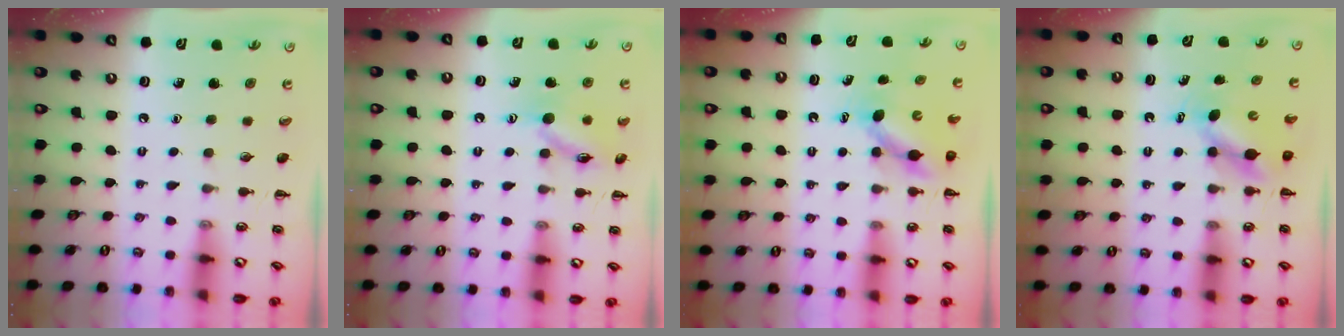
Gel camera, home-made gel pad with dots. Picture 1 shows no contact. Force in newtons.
{"total": 11.7, "press": 11.7, "slide": 0.8}
{"total": 5.1, "press": 4.9, "slide": 1.1}
{"total": 5.2, "press": 5.2, "slide": 0.4}